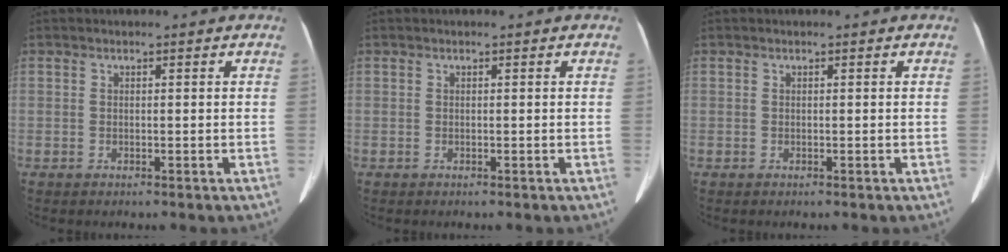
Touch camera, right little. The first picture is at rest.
{"total": 0.0}
{"total": 0.0}